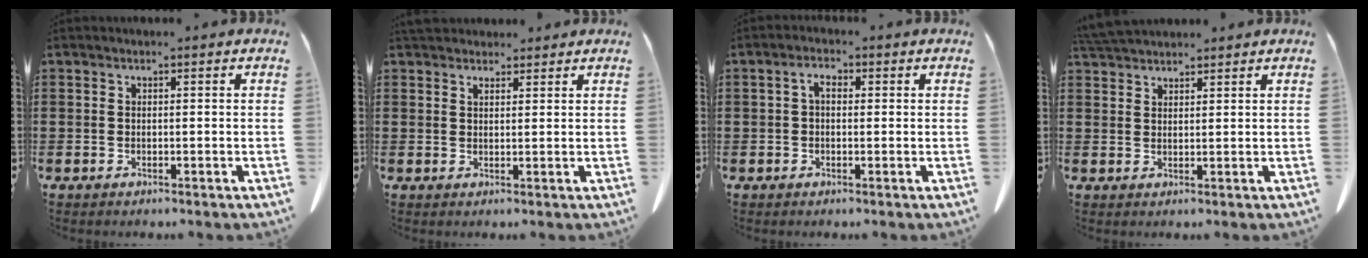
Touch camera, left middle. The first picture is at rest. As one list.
[{"total": 2.2, "force": [2.0, 0.7, 0.4], "torque": [-0.005, -0.005, 0.038]}, {"total": 2.9, "force": [0.2, 1.5, 2.5], "torque": [-0.053, 0.010, 0.002]}, {"total": 3.9, "force": [3.7, 0.6, 1.0], "torque": [-0.030, -0.007, 0.074]}]